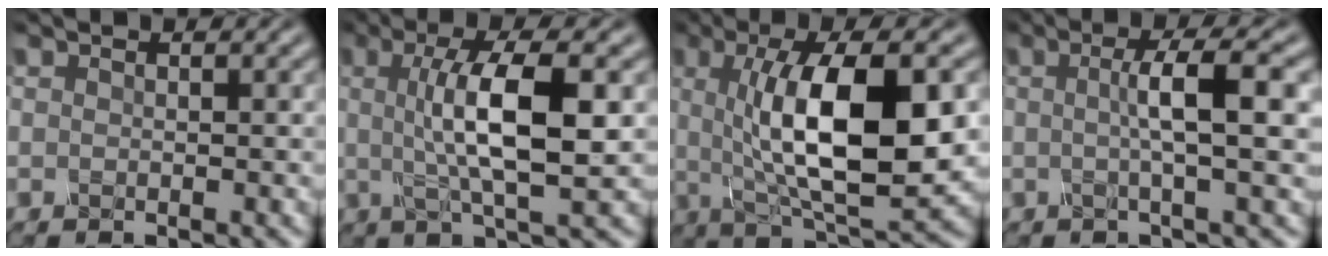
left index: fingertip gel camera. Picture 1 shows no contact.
{"total": 7.6, "force": [0.7, 1.9, 7.3], "torque": [-0.117, 0.001, 0.009]}
{"total": 10.9, "force": [0.6, 3.5, 10.3], "torque": [-0.156, -0.001, 0.010]}
{"total": 5.0, "force": [0.3, 0.9, 4.9], "torque": [-0.073, 0.005, -0.001]}